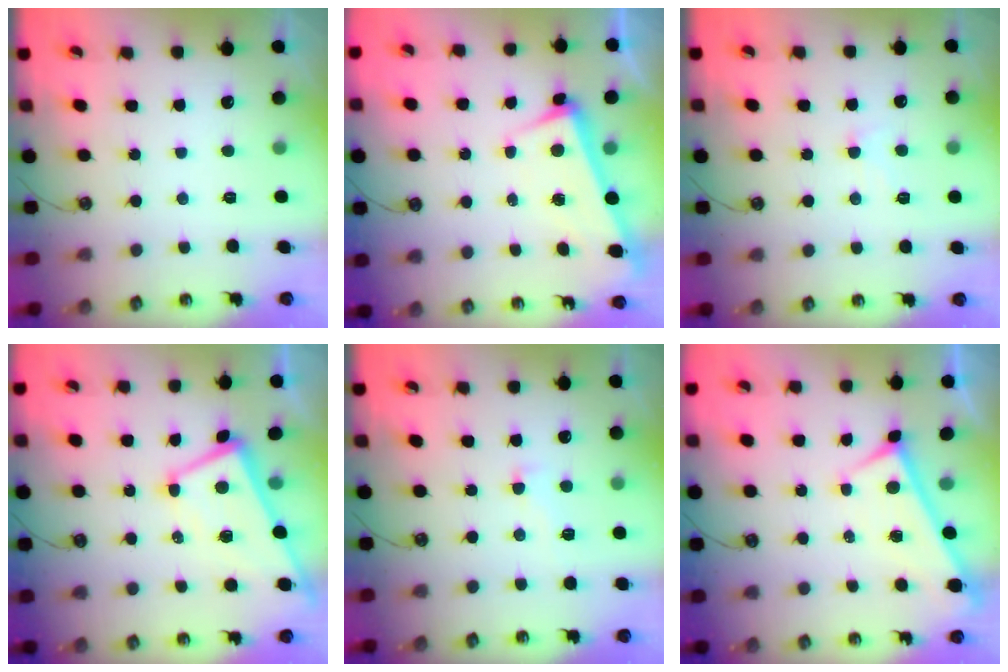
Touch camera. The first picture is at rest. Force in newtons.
{"total": 3.4, "press": 3.2, "slide": 1.0}
{"total": 2.8, "press": 2.7, "slide": 0.6}
{"total": 2.1, "press": 2.0, "slide": 0.7}
{"total": 1.8, "press": 1.4, "slide": 1.1}
{"total": 0.0}